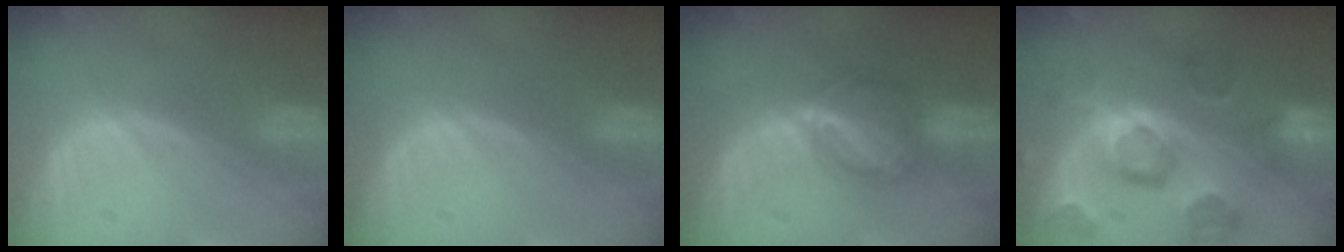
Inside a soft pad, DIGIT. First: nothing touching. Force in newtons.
{"total": 0.0}
{"total": 6.4, "press": 5.5, "slide": 3.2}
{"total": 11.3, "press": 10.0, "slide": 5.2}